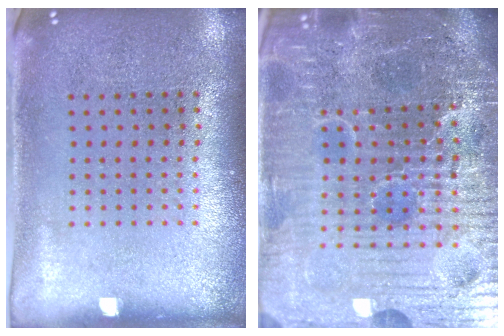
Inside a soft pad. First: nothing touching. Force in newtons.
{"total": 7.4, "press": 6.6, "slide": 3.4}